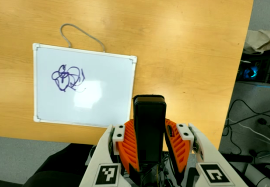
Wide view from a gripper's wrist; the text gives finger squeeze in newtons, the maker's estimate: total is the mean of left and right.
{"total": 5.3, "left": 3.5, "right": 7.2}